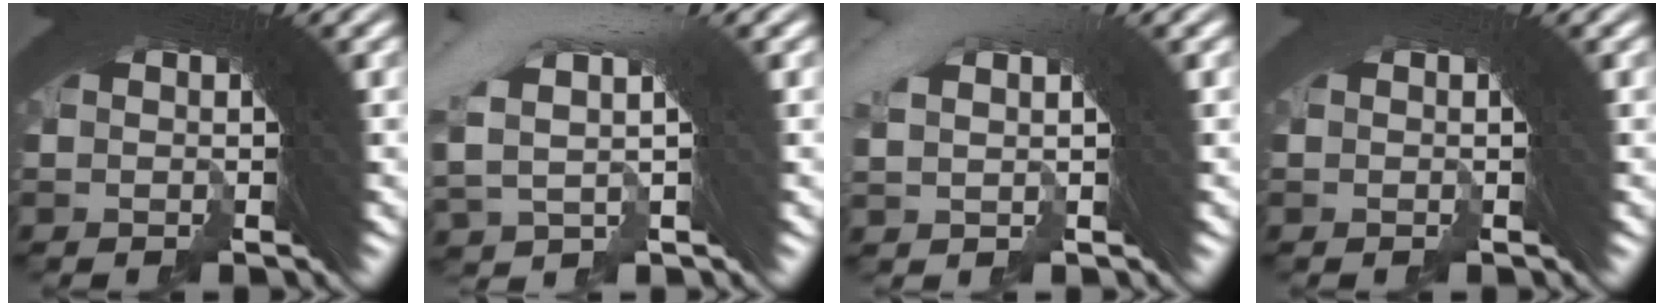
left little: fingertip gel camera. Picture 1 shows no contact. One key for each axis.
{"total": 4.7, "fx": 1.9, "fy": 2.6, "fz": 3.5, "tx": -0.058, "ty": 0.037, "tz": 0.022}
{"total": 1.7, "fx": 1.1, "fy": 0.5, "fz": 1.3, "tx": -0.017, "ty": 0.032, "tz": 0.016}
{"total": 1.0, "fx": -0.7, "fy": -0.2, "fz": -0.6, "tx": 0.018, "ty": 0.007, "tz": -0.015}